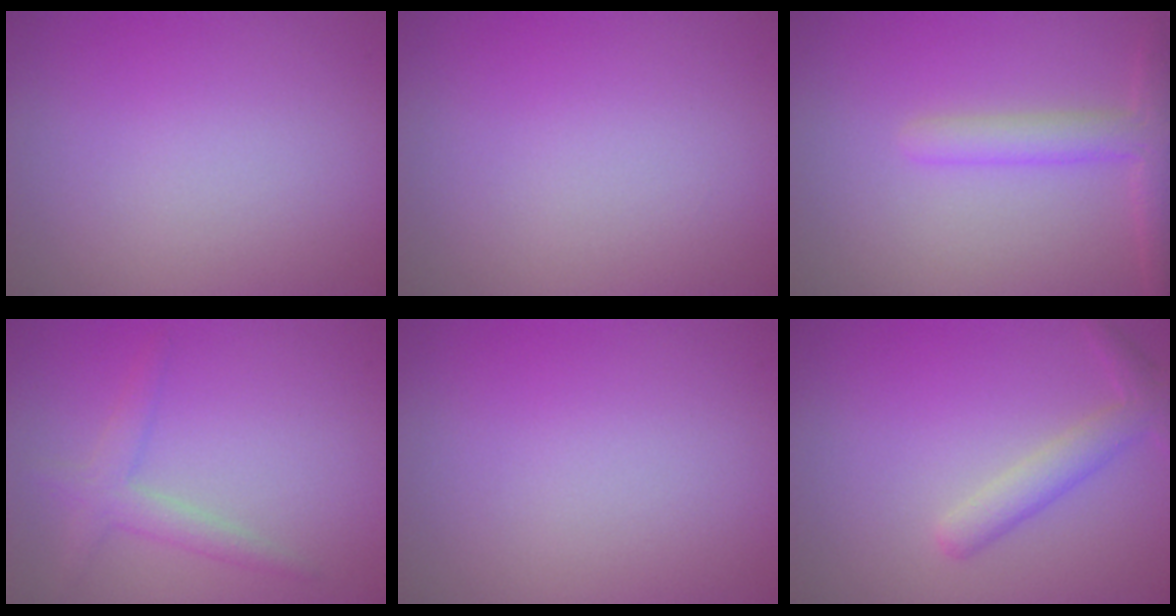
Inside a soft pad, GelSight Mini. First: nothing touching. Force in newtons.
{"total": 0.0}
{"total": 3.0, "press": 3.0, "slide": 0.2}
{"total": 2.1, "press": 2.1, "slide": 0.1}
{"total": 0.0}
{"total": 2.6, "press": 2.5, "slide": 0.1}